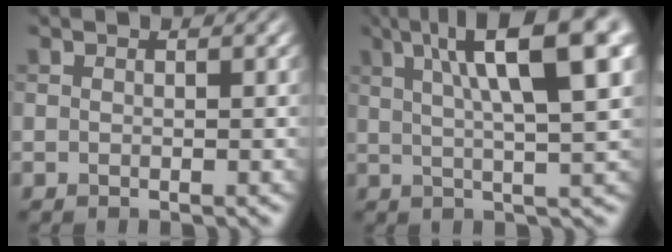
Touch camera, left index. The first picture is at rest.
{"total": 11.7, "force": [4.9, 2.7, 10.3], "torque": [-0.126, 0.019, 0.070]}